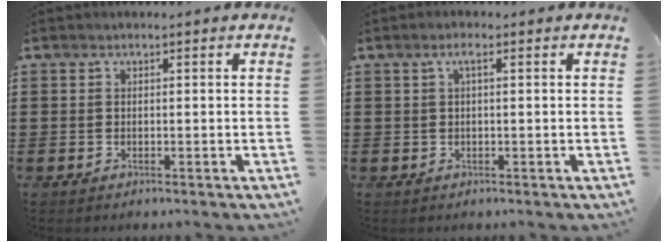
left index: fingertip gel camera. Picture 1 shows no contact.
{"total": 1.8, "force": [0.4, 0.3, 1.8], "torque": [-0.035, 0.002, 0.006]}